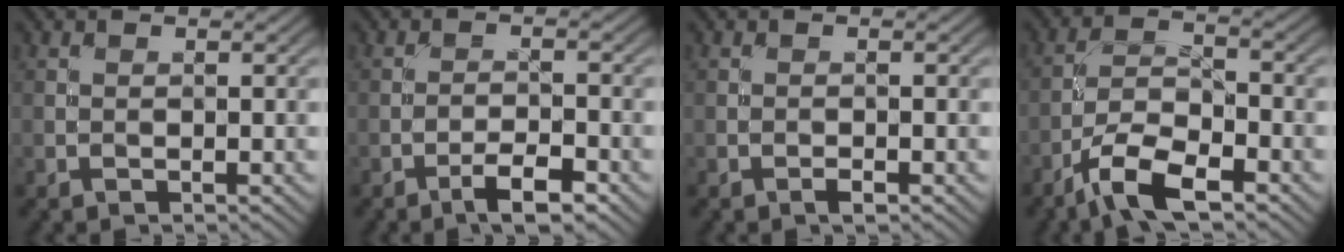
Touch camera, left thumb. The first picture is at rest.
{"total": 4.1, "force": [-2.7, 0.9, 2.9], "torque": [-0.051, 0.008, -0.049]}
{"total": 0.8, "force": [-0.5, 0.2, 0.6], "torque": [-0.010, 0.002, -0.011]}
{"total": 7.9, "force": [-5.3, 2.3, 5.4], "torque": [-0.101, 0.002, -0.113]}